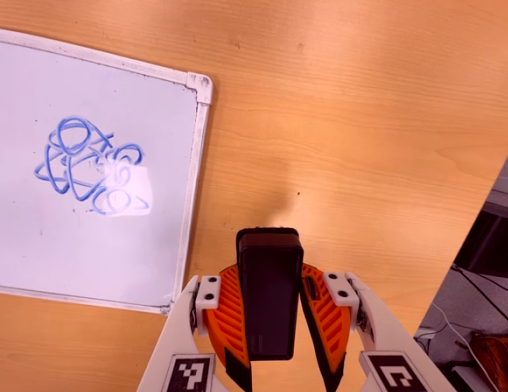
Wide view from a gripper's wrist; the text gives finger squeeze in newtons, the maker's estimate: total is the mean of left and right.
{"total": 8.9, "left": 7.7, "right": 10.1}